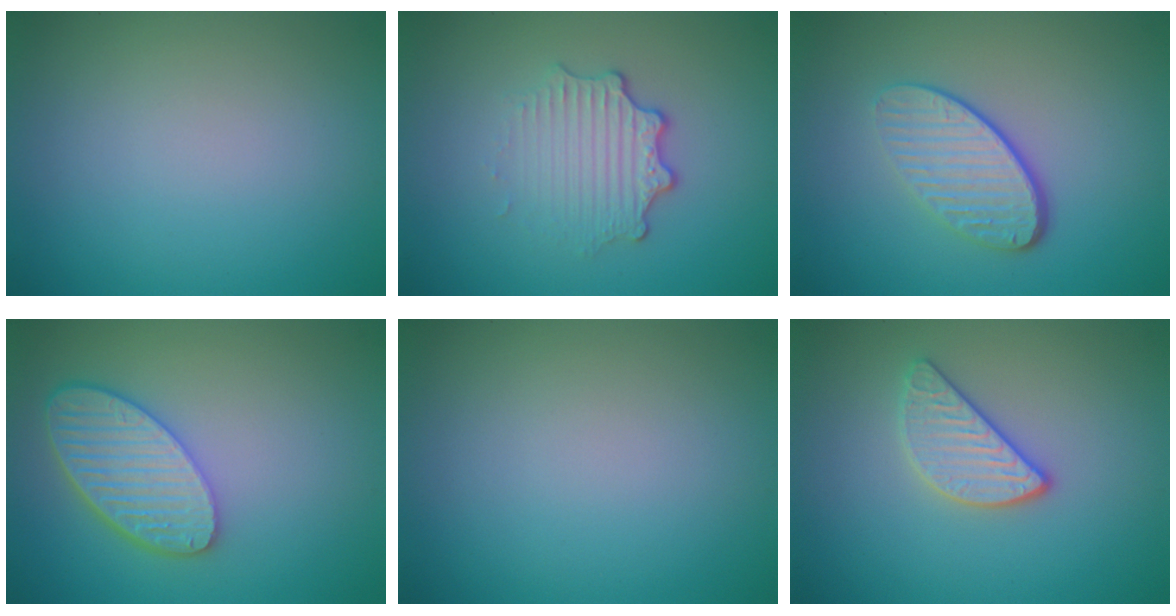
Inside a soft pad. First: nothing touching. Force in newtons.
{"total": 3.3, "press": 2.5, "slide": 2.2}
{"total": 4.2, "press": 2.9, "slide": 3.0}
{"total": 5.6, "press": 4.8, "slide": 2.8}
{"total": 0.0}
{"total": 2.8, "press": 2.7, "slide": 0.9}